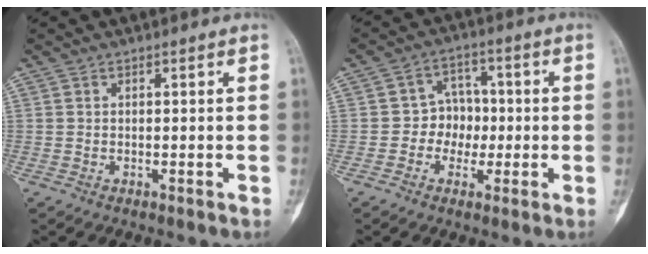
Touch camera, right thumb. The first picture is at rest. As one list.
[{"total": 6.9, "force": [-0.8, 6.0, 3.1], "torque": [-0.002, 0.019, -0.025]}]